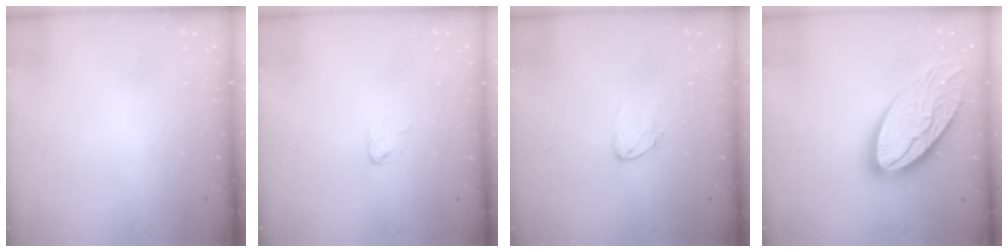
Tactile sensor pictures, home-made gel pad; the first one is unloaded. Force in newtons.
{"total": 2.8, "press": 2.7, "slide": 0.2}
{"total": 4.8, "press": 4.7, "slide": 0.3}
{"total": 22.2, "press": 22.1, "slide": 2.3}